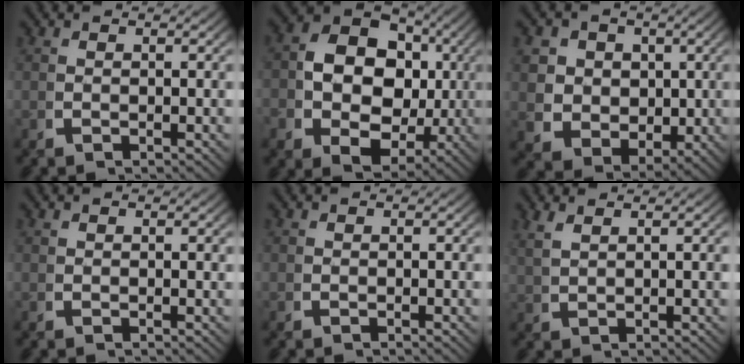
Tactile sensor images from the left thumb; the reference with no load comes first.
{"total": 12.0, "force": [0.8, 8.8, 8.1], "torque": [-0.160, -0.032, 0.019]}
{"total": 9.3, "force": [0.8, 7.8, 5.0], "torque": [-0.129, -0.047, 0.024]}
{"total": 0.6, "force": [0.6, 0.0, 0.1], "torque": [-0.005, -0.002, 0.013]}
{"total": 0.0}
{"total": 2.0, "force": [1.8, 0.0, 0.9], "torque": [-0.018, 0.005, 0.042]}